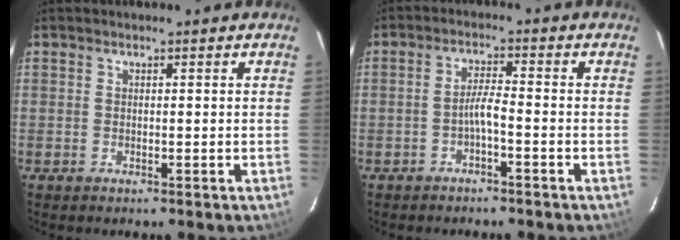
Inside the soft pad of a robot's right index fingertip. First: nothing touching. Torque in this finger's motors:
{"motor_torque": [0.54, -0.25, 0.25, 0.08]}